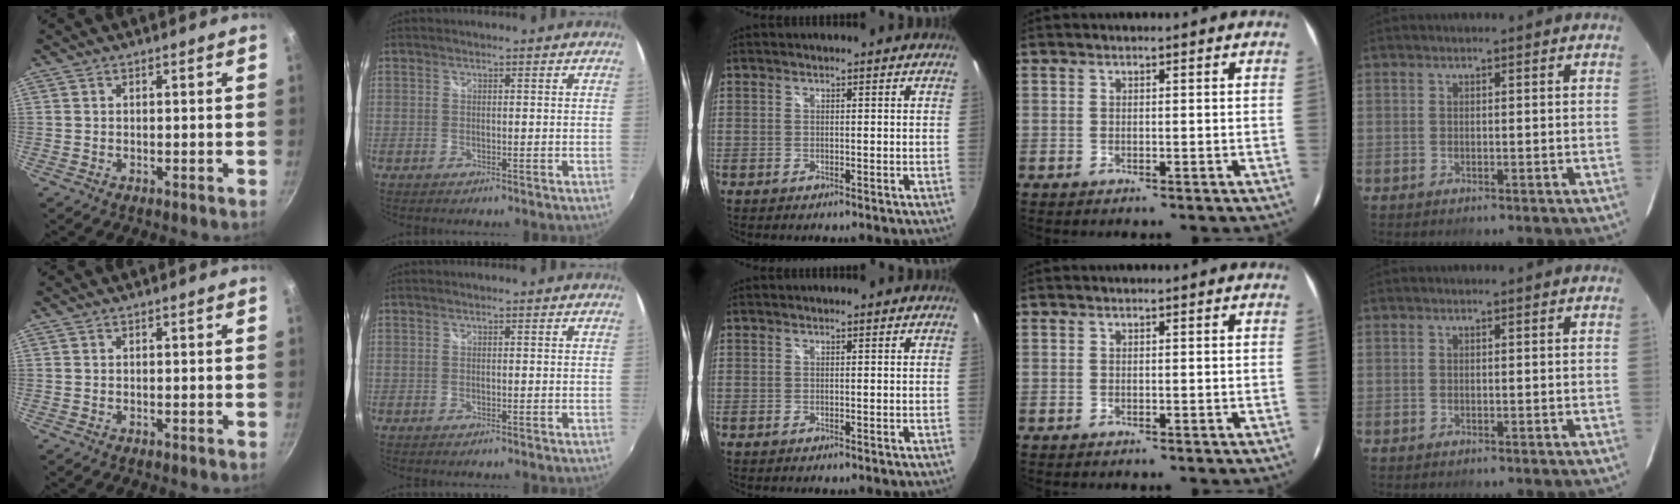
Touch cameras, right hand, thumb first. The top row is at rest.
{}